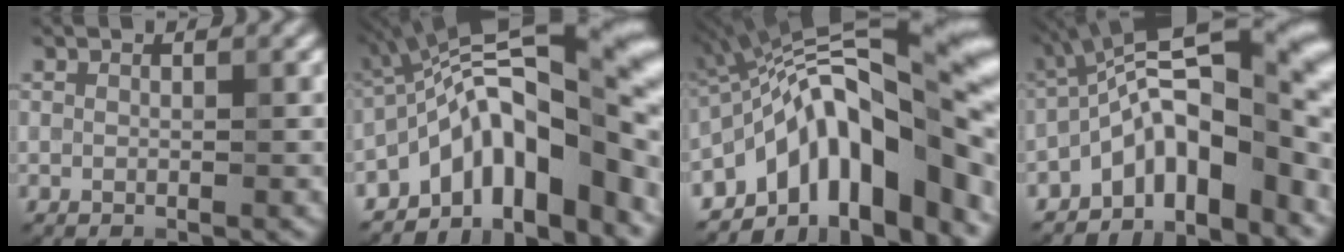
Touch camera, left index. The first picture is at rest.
{"total": 13.3, "force": [-4.4, 5.1, 11.5], "torque": [-0.152, 0.023, -0.078]}
{"total": 16.8, "force": [-4.1, 6.8, 14.8], "torque": [-0.189, 0.050, -0.086]}
{"total": 10.7, "force": [-3.6, 4.4, 9.1], "torque": [-0.124, 0.028, -0.071]}